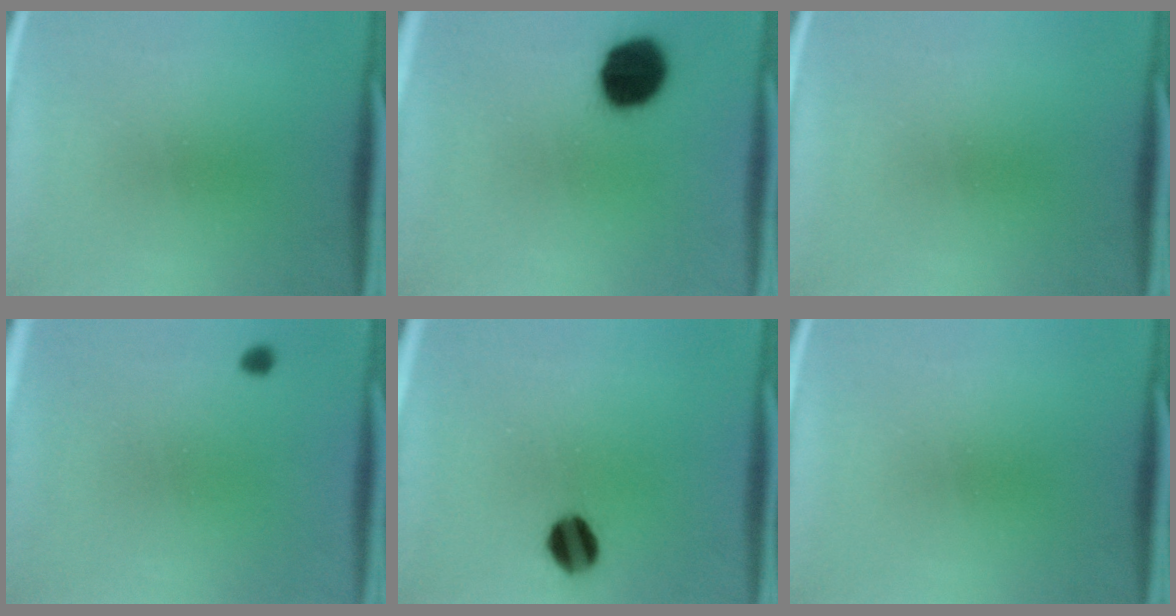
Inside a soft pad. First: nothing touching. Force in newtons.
{"total": 12.9}
{"total": 0.0}
{"total": 0.9}
{"total": 7.5}
{"total": 0.0}